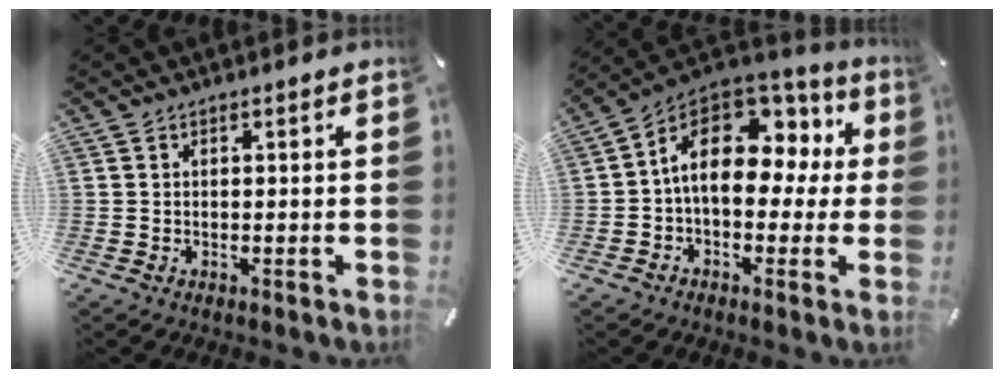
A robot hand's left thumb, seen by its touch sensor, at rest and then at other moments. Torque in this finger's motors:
{"motor_torque": [0.46, 0.86, 1.46, 0.17, 0.35]}